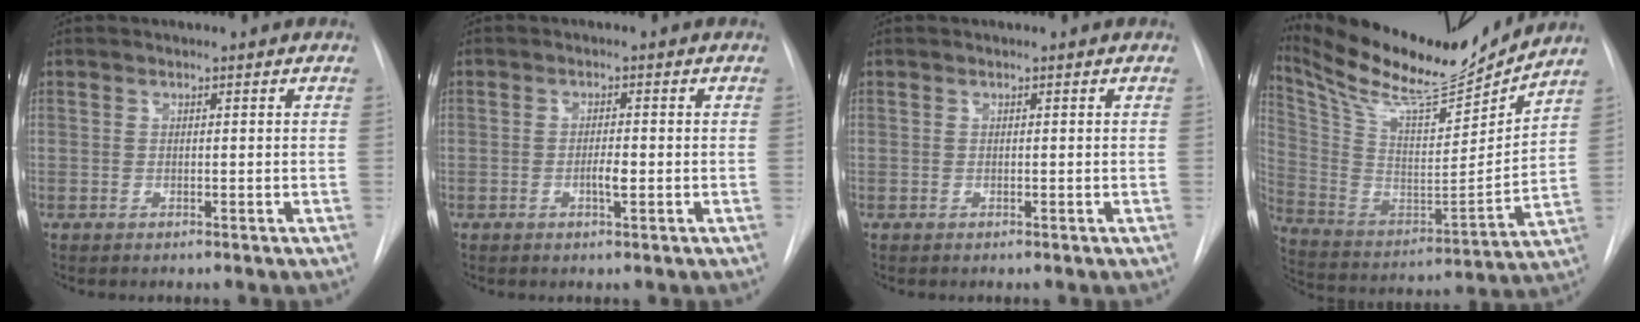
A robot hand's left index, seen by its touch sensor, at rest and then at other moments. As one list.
[{"total": 1.9, "force": [-0.8, 0.3, 1.7], "torque": [-0.031, -0.003, -0.015]}, {"total": 0.0}, {"total": 21.3, "force": [19.5, 2.6, 8.4], "torque": [-0.174, -0.033, 0.324]}]